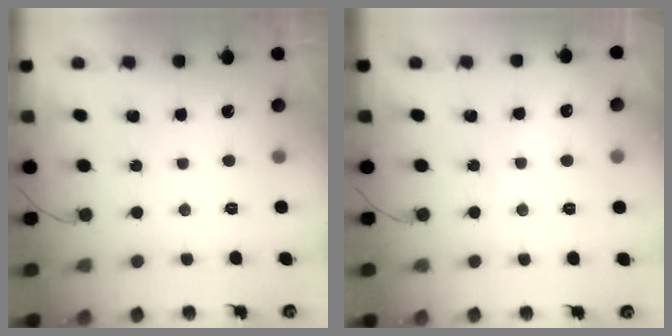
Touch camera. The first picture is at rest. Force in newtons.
{"total": 2.3, "press": 2.3, "slide": 0.4}